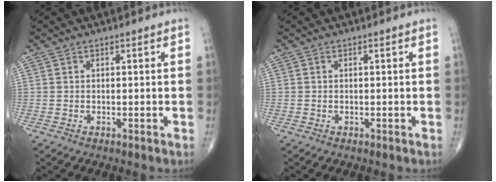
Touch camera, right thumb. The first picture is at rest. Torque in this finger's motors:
{"motor_torque": [0.14, 0.02, -0.01, -0.12, 0.00]}